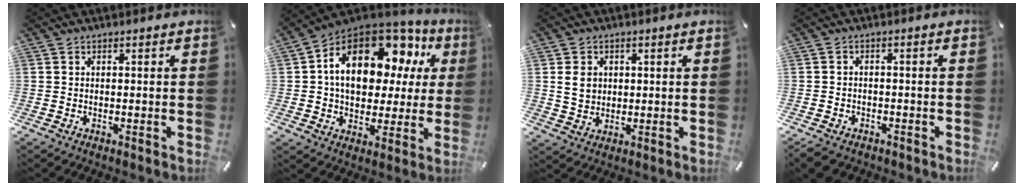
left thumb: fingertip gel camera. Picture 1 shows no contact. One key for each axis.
{"total": 18.4, "fx": 6.0, "fy": 12.0, "fz": 12.6, "tx": -0.211, "ty": -0.024, "tz": 0.104}
{"total": 5.3, "fx": 1.0, "fy": 4.7, "fz": 2.3, "tx": -0.044, "ty": -0.001, "tz": 0.014}
{"total": 3.0, "fx": -2.3, "fy": 1.7, "fz": 0.8, "tx": -0.026, "ty": 0.009, "tz": -0.050}